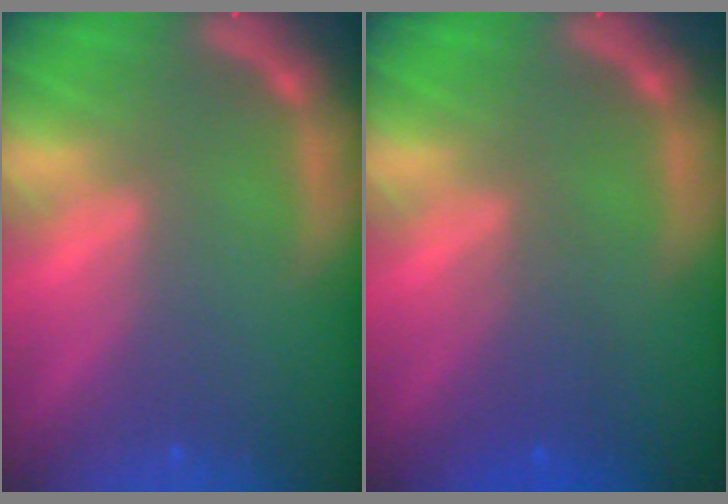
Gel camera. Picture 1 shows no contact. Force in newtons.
{"total": 2.5}